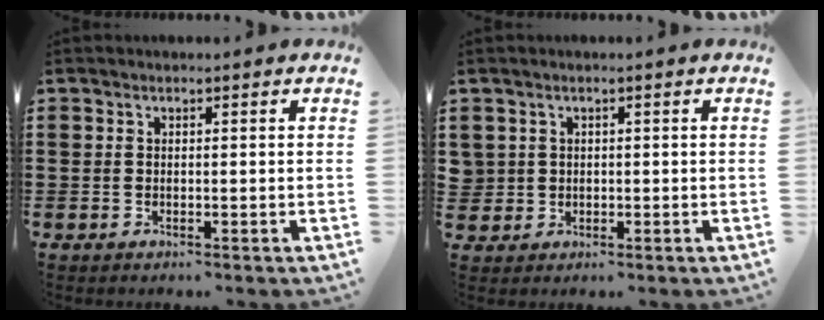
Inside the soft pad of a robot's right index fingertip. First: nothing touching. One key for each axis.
{"total": 1.5, "fx": 0.1, "fy": 1.5, "fz": 0.0, "tx": -0.006, "ty": 0.008, "tz": 0.001}